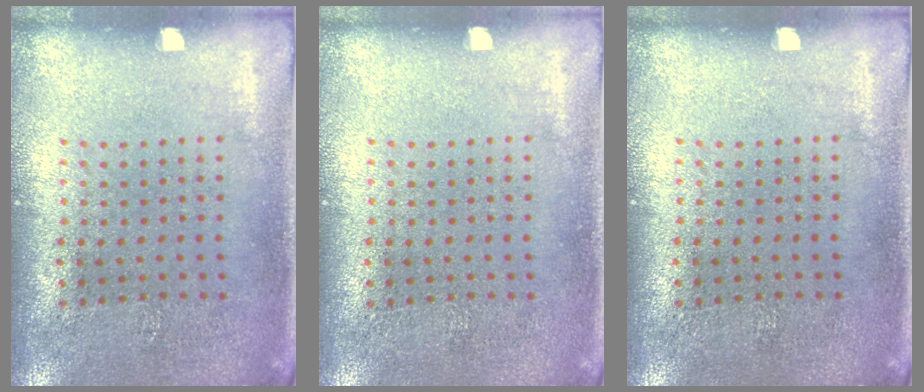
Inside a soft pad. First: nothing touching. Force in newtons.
{"total": 0.0}
{"total": 0.0}